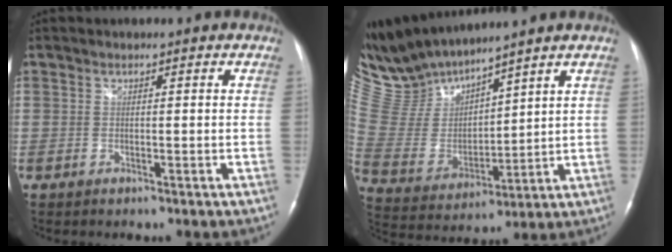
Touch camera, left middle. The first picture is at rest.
{"total": 11.1, "force": [10.9, 0.5, 2.0], "torque": [-0.072, 0.004, 0.242]}